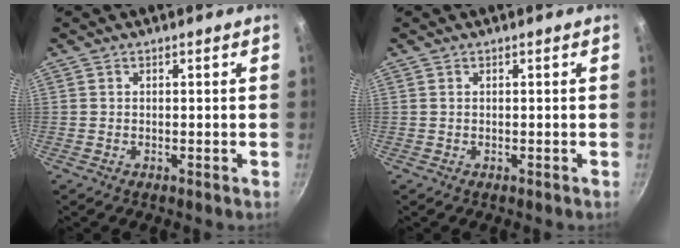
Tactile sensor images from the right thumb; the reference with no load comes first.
{"total": 0.0}